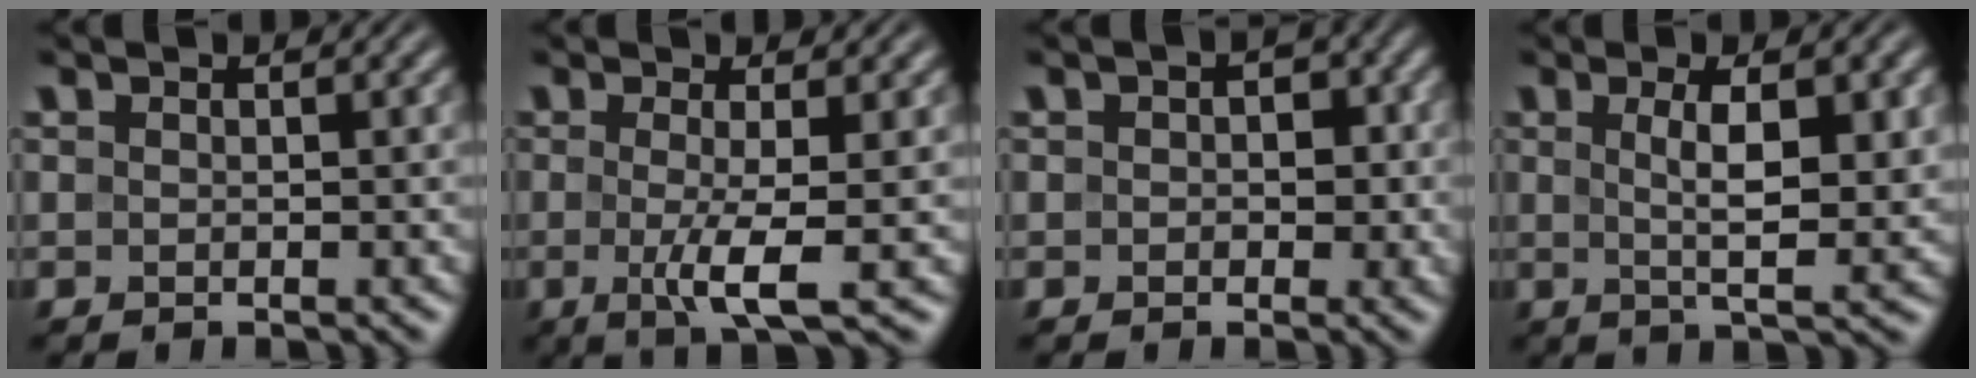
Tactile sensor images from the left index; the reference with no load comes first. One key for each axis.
{"total": 4.0, "fx": -0.5, "fy": 0.7, "fz": 4.0, "tx": -0.071, "ty": -0.011, "tz": -0.009}
{"total": 2.5, "fx": 0.1, "fy": 1.9, "fz": 1.5, "tx": -0.006, "ty": -0.001, "tz": -0.002}
{"total": 5.3, "fx": 0.9, "fy": 1.5, "fz": 5.0, "tx": -0.080, "ty": 0.001, "tz": 0.017}